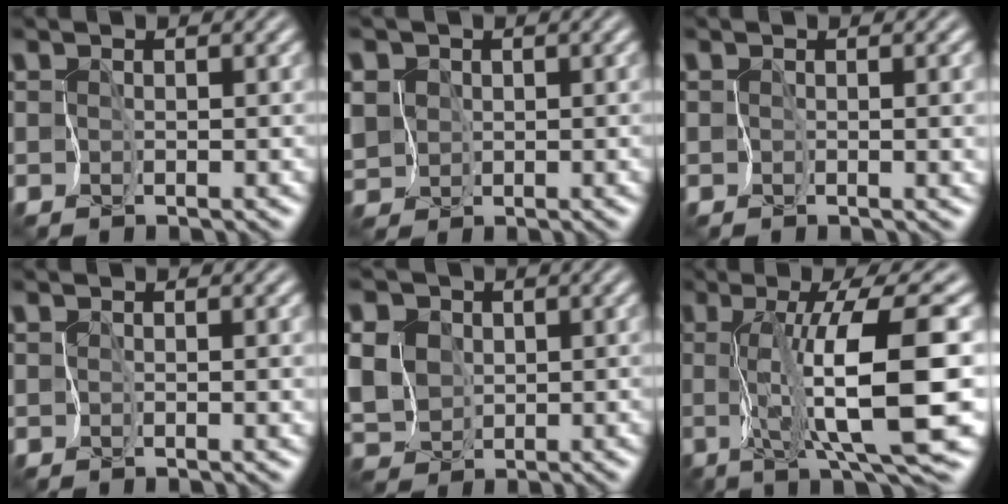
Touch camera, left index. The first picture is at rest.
{"total": 3.7, "force": [0.1, 3.4, 1.2], "torque": [-0.043, 0.013, -0.001]}
{"total": 3.3, "force": [0.0, 1.7, 2.9], "torque": [-0.033, -0.010, 0.007]}
{"total": 1.7, "force": [0.2, 0.8, 1.5], "torque": [-0.018, -0.005, 0.006]}
{"total": 6.6, "force": [0.9, 5.6, 3.4], "torque": [-0.077, 0.023, -0.002]}
{"total": 10.2, "force": [-0.2, 1.7, 10.1], "torque": [-0.142, -0.002, -0.004]}